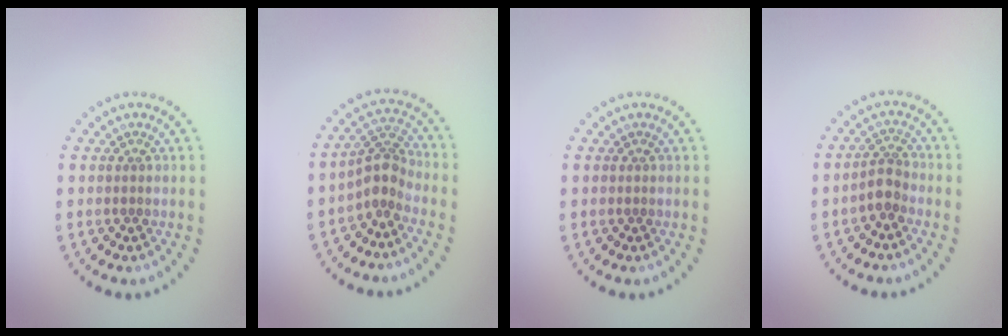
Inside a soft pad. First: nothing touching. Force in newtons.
{"total": 2.8, "press": 2.1, "slide": 1.8}
{"total": 0.0}
{"total": 2.2, "press": 1.8, "slide": 1.4}